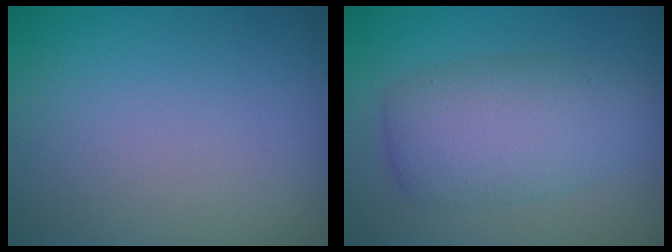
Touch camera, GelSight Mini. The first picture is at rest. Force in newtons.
{"total": 5.5, "press": 5.5, "slide": 0.0}